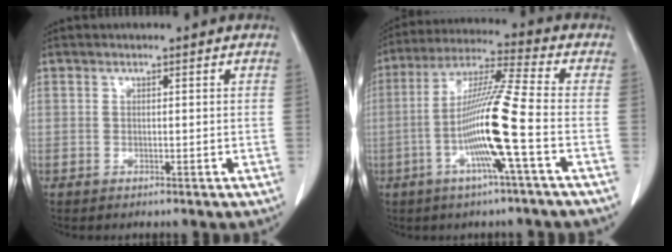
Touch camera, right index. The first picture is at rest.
{"total": 13.0, "force": [-3.5, -1.3, 12.4], "torque": [-0.238, 0.000, -0.073]}